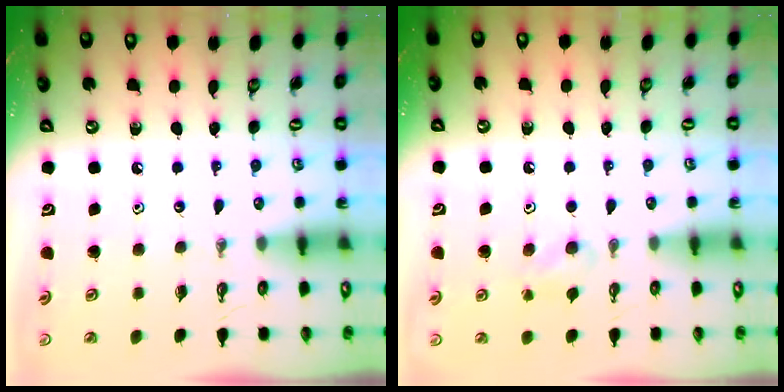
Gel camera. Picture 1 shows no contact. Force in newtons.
{"total": 8.9, "press": 4.7, "slide": 7.6}